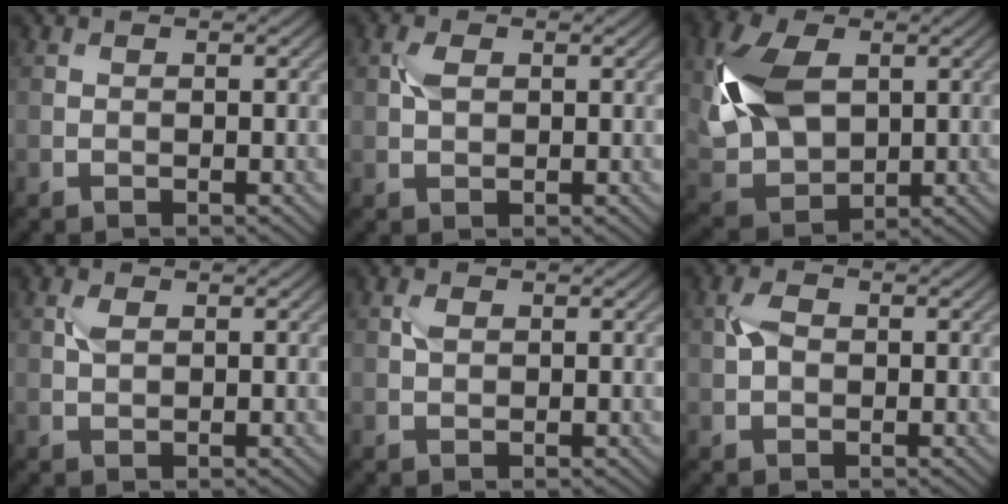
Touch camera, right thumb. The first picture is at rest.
{"total": 2.0, "force": [0.5, 1.3, 1.5], "torque": [-0.038, 0.002, 0.009]}
{"total": 12.0, "force": [2.5, 8.0, 8.6], "torque": [-0.224, 0.007, 0.044]}
{"total": 1.6, "force": [0.6, 0.9, 1.2], "torque": [-0.031, 0.001, 0.012]}
{"total": 1.3, "force": [0.4, 0.8, 0.9], "torque": [-0.022, 0.001, 0.009]}
{"total": 2.7, "force": [0.3, 1.9, 1.9], "torque": [-0.044, 0.004, 0.004]}